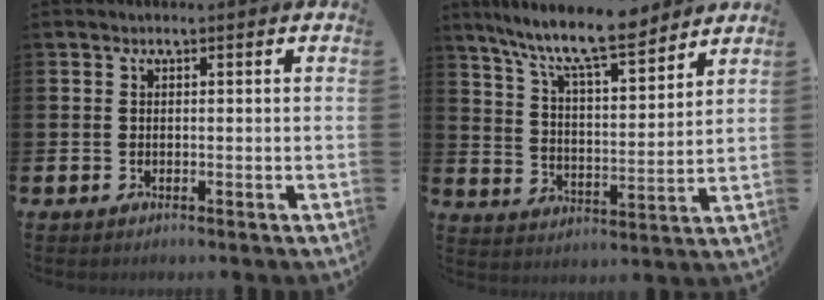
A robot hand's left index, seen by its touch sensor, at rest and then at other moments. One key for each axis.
{"total": 10.3, "fx": 9.0, "fy": 1.6, "fz": 4.8, "tx": -0.120, "ty": -0.049, "tz": 0.157}